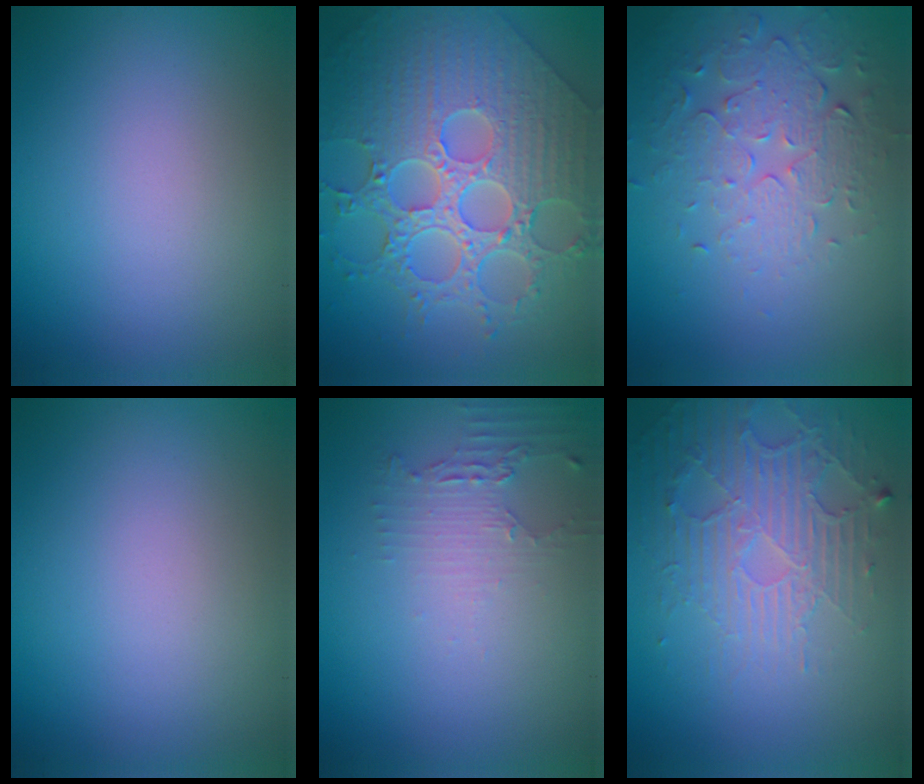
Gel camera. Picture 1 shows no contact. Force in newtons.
{"total": 9.8, "press": 7.2, "slide": 6.7}
{"total": 5.4, "press": 3.6, "slide": 4.0}
{"total": 0.0}
{"total": 2.3, "press": 1.7, "slide": 1.5}
{"total": 5.6, "press": 3.4, "slide": 4.4}